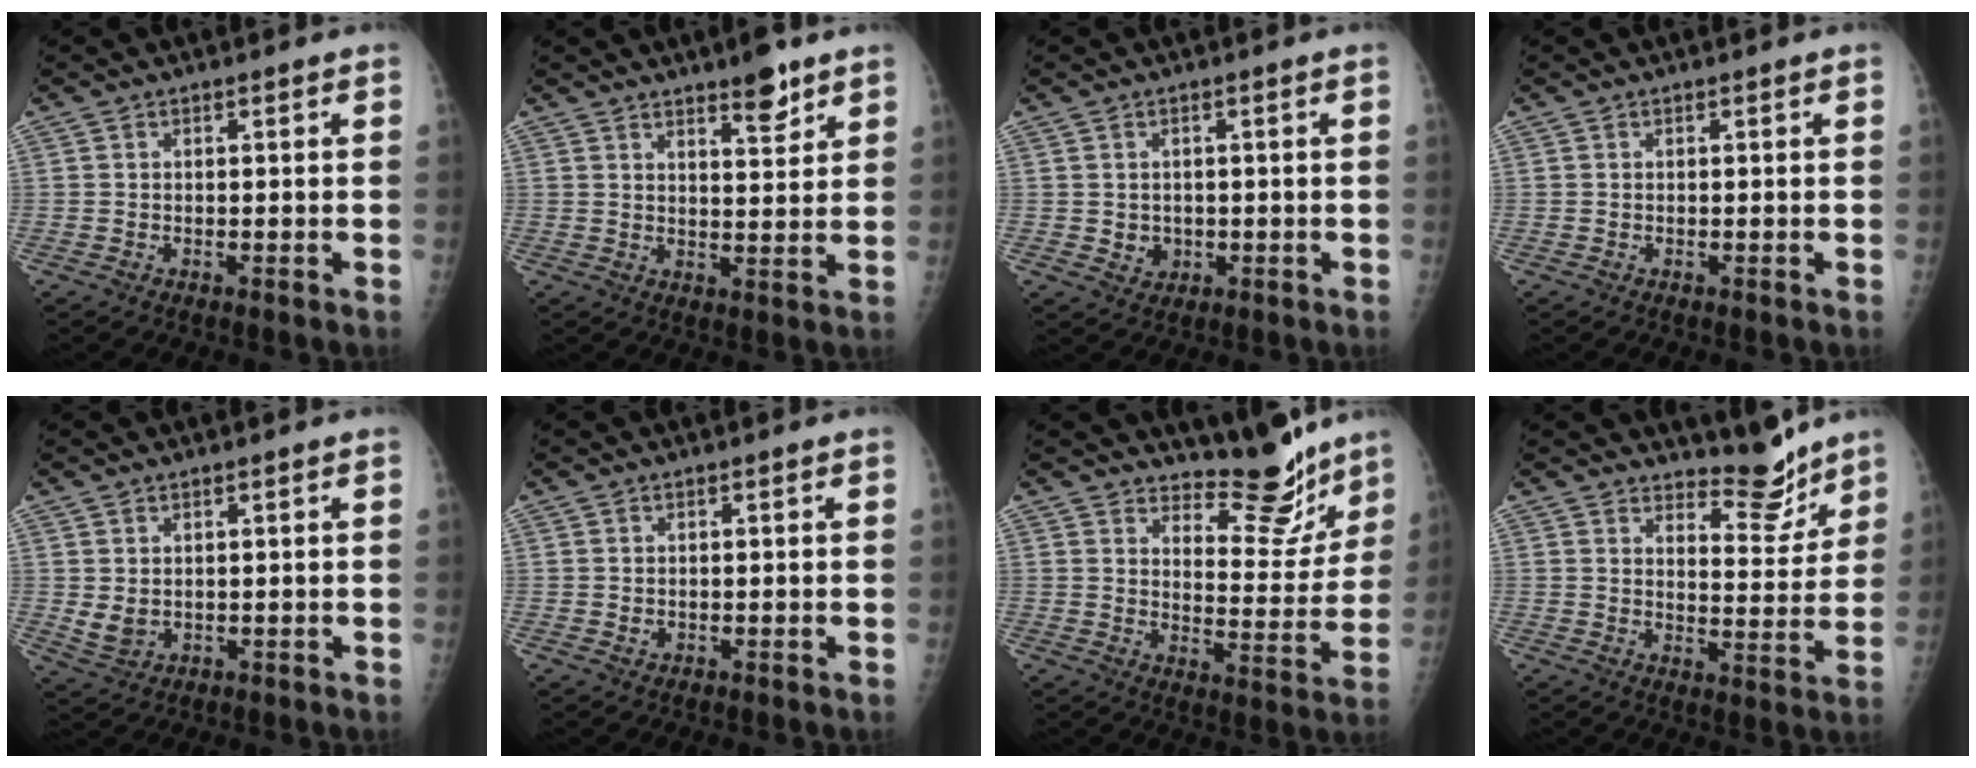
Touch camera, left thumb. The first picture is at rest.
{"total": 5.8, "force": [4.2, 1.7, 3.8], "torque": [-0.041, -0.030, 0.061]}
{"total": 2.6, "force": [-0.1, 2.4, 1.1], "torque": [-0.006, -0.001, 0.008]}
{"total": 0.0}
{"total": 3.2, "force": [0.8, 2.3, 2.0], "torque": [-0.034, -0.014, 0.026]}
{"total": 0.8, "force": [0.2, 0.7, 0.4], "torque": [-0.003, -0.001, 0.004]}
{"total": 11.4, "force": [10.2, 3.8, 3.4], "torque": [-0.013, -0.093, 0.148]}
{"total": 7.7, "force": [7.0, 2.4, 2.2], "torque": [-0.002, -0.066, 0.109]}